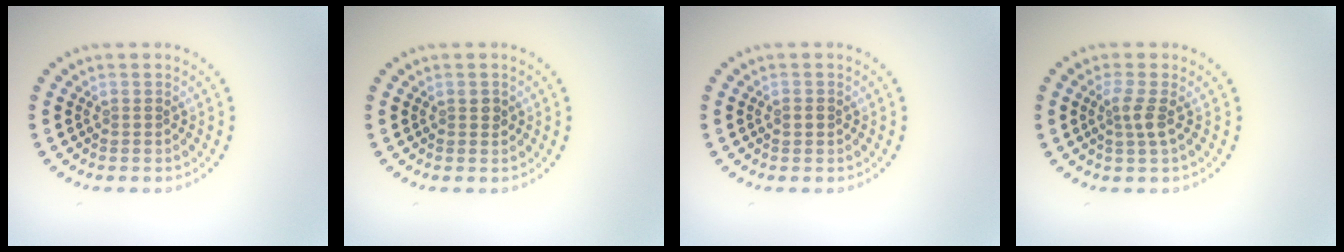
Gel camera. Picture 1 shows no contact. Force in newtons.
{"total": 0.8, "press": 0.8, "slide": 0.2}
{"total": 1.1, "press": 1.1, "slide": 0.2}
{"total": 1.9, "press": 1.4, "slide": 1.2}